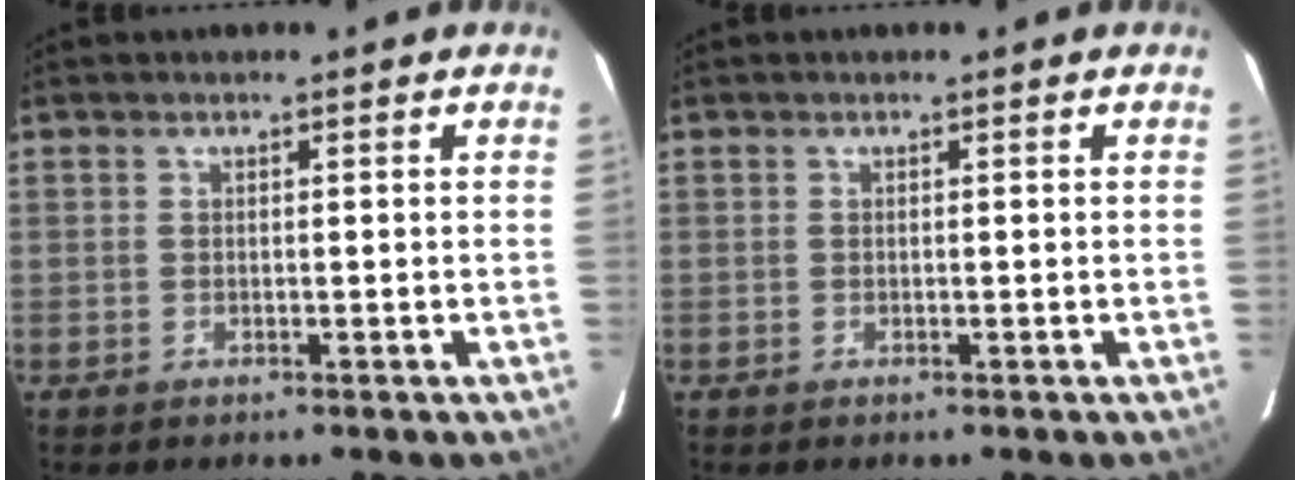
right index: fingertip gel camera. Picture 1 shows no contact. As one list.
[{"total": 0.0}]